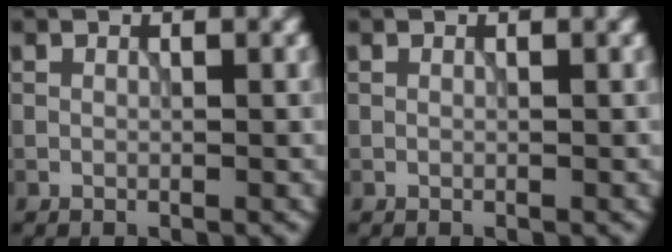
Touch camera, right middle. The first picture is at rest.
{"total": 0.0}